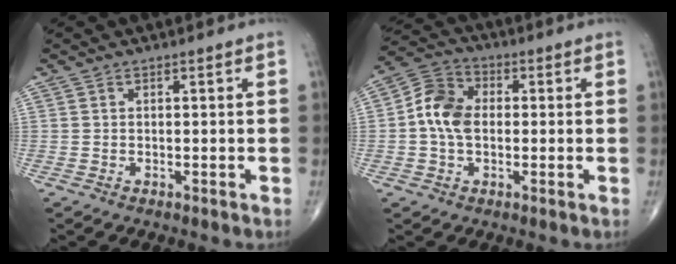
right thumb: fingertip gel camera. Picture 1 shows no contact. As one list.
[{"total": 8.3, "force": [-0.2, 6.1, 5.7], "torque": [-0.097, 0.024, -0.015]}]